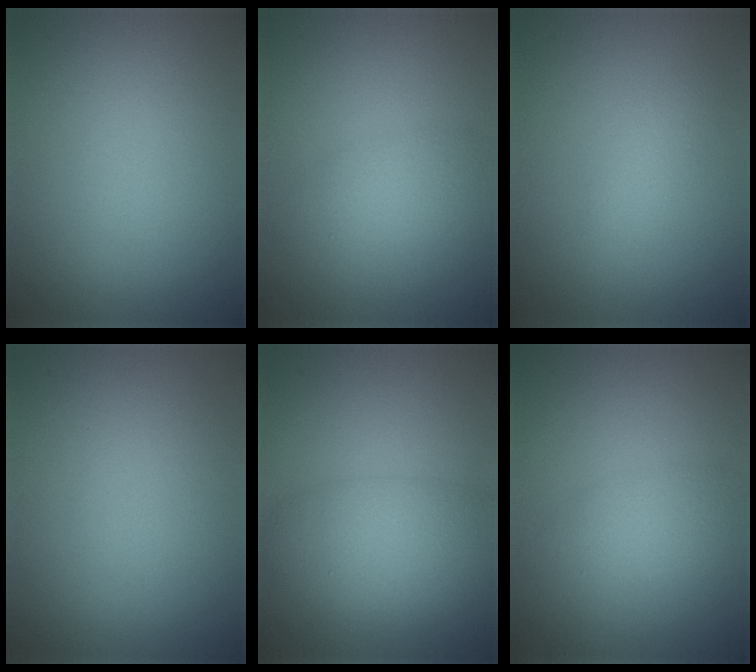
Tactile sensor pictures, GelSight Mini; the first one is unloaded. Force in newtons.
{"total": 1.9, "press": 1.9, "slide": 0.1}
{"total": 1.6, "press": 1.6, "slide": 0.1}
{"total": 0.0}
{"total": 5.7, "press": 5.7, "slide": 0.2}
{"total": 1.9, "press": 1.9, "slide": 0.1}